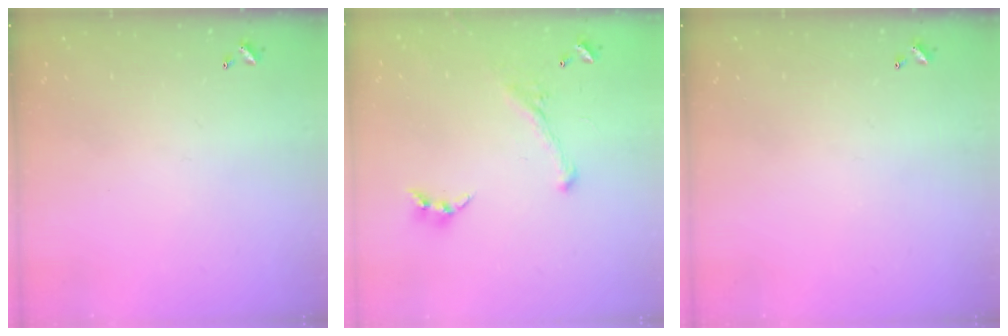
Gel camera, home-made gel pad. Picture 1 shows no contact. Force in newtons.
{"total": 1.4, "press": 0.6, "slide": 1.2}
{"total": 0.0}